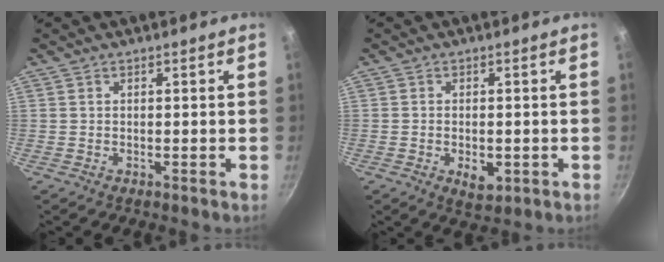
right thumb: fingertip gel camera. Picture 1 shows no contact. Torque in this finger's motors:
{"motor_torque": [-0.32, 0.09, -0.11, 0.01, 0.07]}